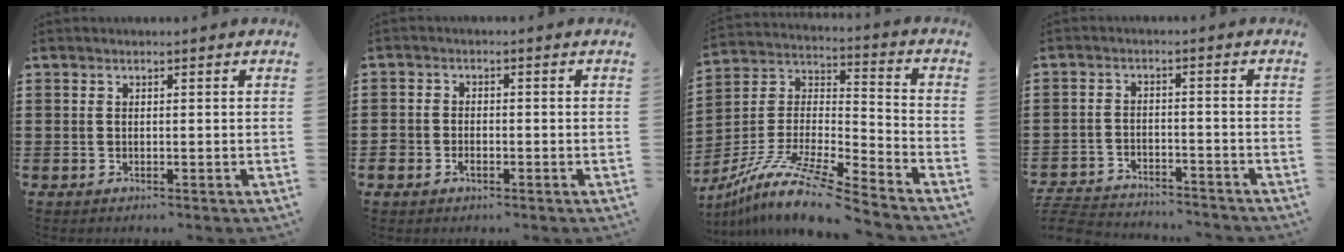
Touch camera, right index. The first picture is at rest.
{"total": 1.9, "force": [-1.1, 1.2, 0.9], "torque": [-0.026, -0.005, -0.022]}
{"total": 12.0, "force": [-10.0, 0.7, 6.7], "torque": [-0.143, 0.004, -0.200]}
{"total": 4.8, "force": [-4.7, 0.4, 0.5], "torque": [-0.024, -0.003, -0.100]}